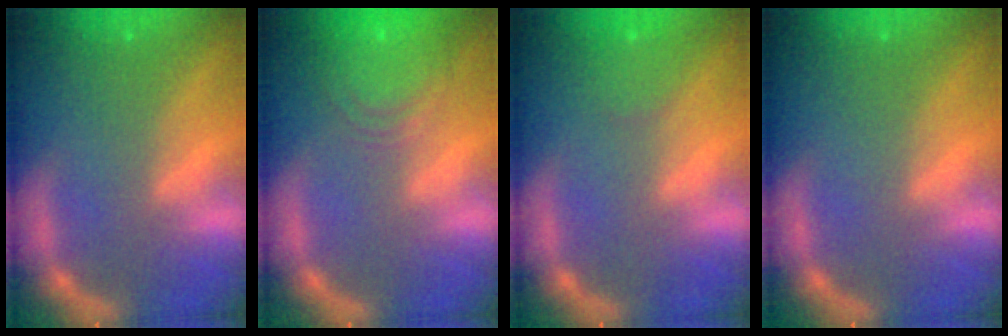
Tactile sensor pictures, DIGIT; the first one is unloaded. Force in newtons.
{"total": 8.0}
{"total": 1.9}
{"total": 0.0}